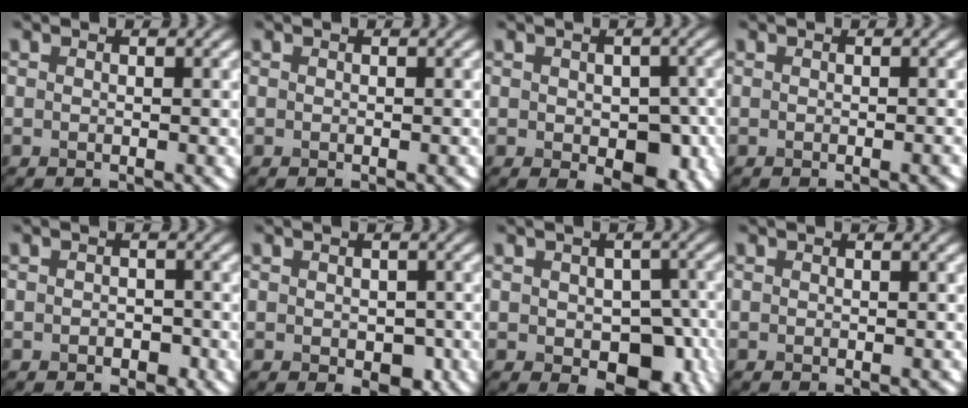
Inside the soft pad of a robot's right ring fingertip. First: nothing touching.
{"total": 0.0}
{"total": 5.0, "force": [-0.9, 3.1, 3.8], "torque": [-0.047, -0.012, -0.008]}
{"total": 0.6, "force": [-0.4, 0.1, 0.5], "torque": [-0.003, 0.000, -0.004]}
{"total": 1.1, "force": [-0.4, 0.9, 0.5], "torque": [-0.003, -0.003, -0.008]}
{"total": 2.2, "force": [-0.3, 1.6, 1.5], "torque": [-0.018, -0.008, -0.002]}
{"total": 6.4, "force": [-1.4, 4.2, 4.6], "torque": [-0.058, -0.013, -0.010]}
{"total": 0.0}